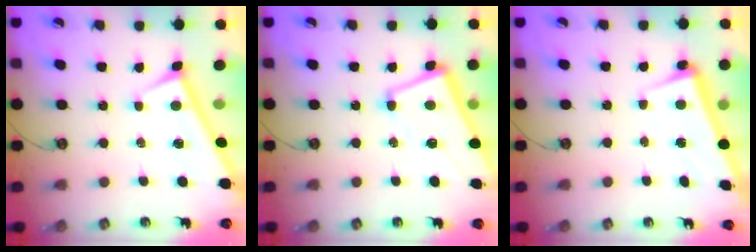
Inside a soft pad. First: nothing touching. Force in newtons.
{"total": 1.5, "press": 1.2, "slide": 0.8}
{"total": 2.2, "press": 2.0, "slide": 0.8}